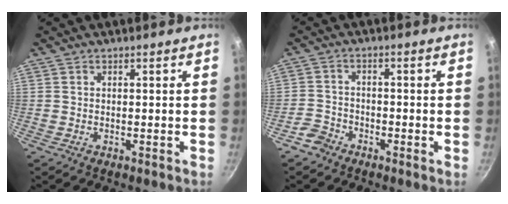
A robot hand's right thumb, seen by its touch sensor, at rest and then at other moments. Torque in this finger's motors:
{"motor_torque": [0.48, -0.21, 0.34, -0.06, -0.02]}